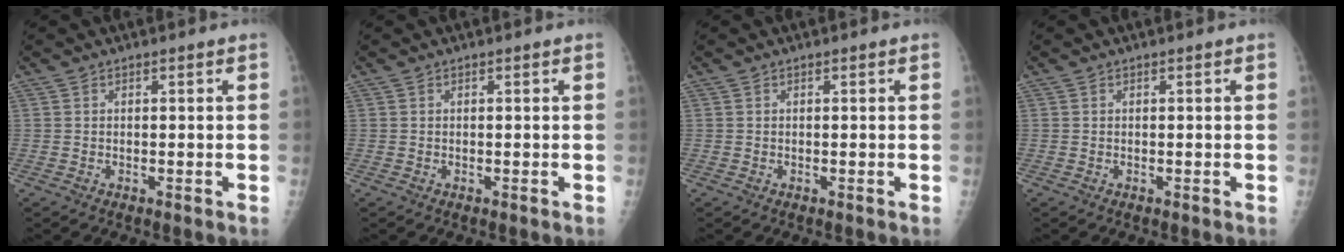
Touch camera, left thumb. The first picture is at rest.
{"total": 0.0}
{"total": 0.0}
{"total": 0.0}